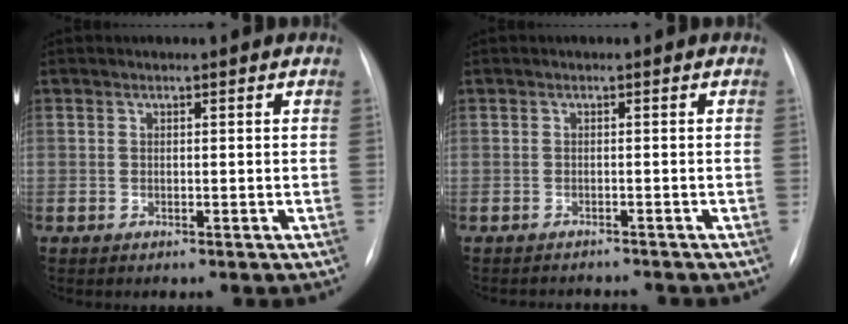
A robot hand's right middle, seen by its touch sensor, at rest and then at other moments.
{"total": 4.4, "force": [-4.3, 0.8, 0.6], "torque": [-0.002, -0.004, -0.055]}